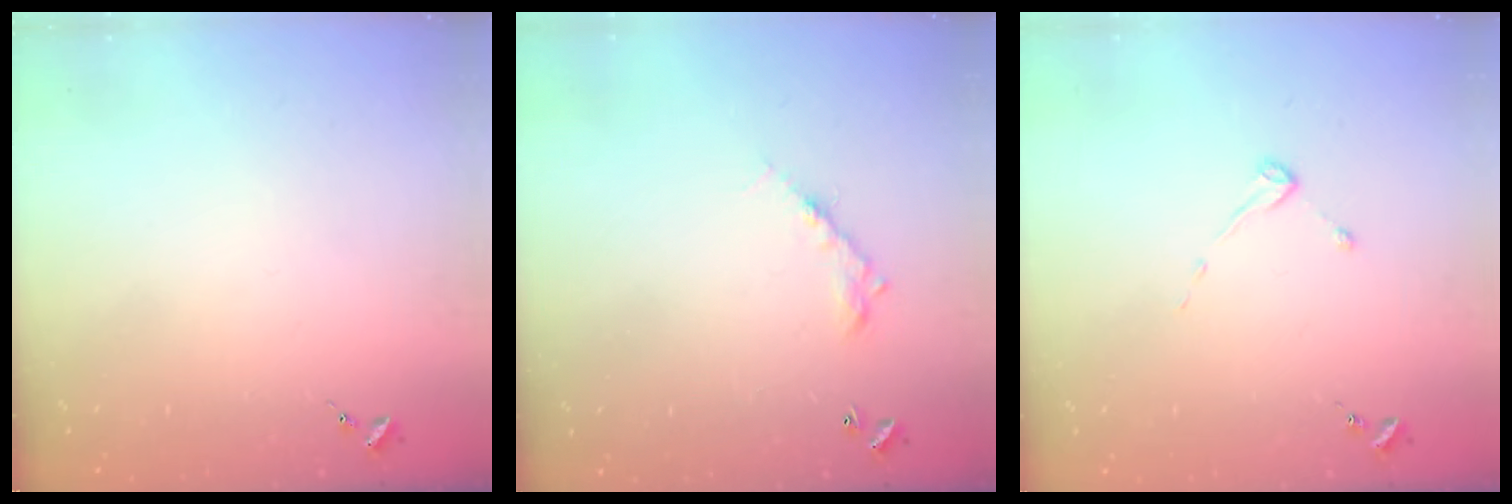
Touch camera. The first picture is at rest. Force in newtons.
{"total": 7.7, "press": 7.7, "slide": 0.6}
{"total": 2.7, "press": 2.7, "slide": 0.3}